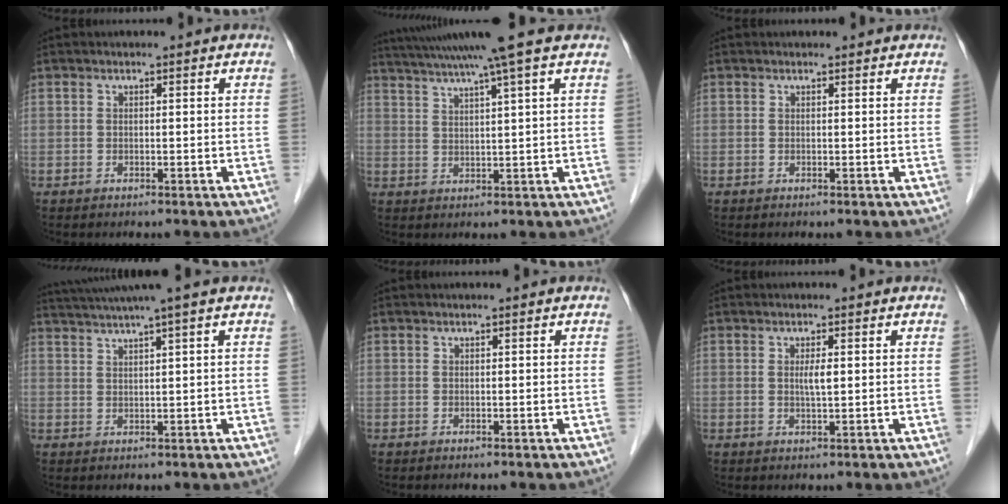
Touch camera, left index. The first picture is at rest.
{"total": 11.2, "force": [9.0, -2.0, 6.4], "torque": [-0.113, 0.008, 0.130]}
{"total": 0.8, "force": [0.8, 0.2, 0.1], "torque": [-0.010, 0.004, 0.009]}
{"total": 7.2, "force": [5.7, -1.9, 4.0], "torque": [-0.065, 0.021, 0.089]}
{"total": 0.0}
{"total": 1.9, "force": [0.3, 0.1, 1.9], "torque": [-0.035, -0.002, 0.004]}